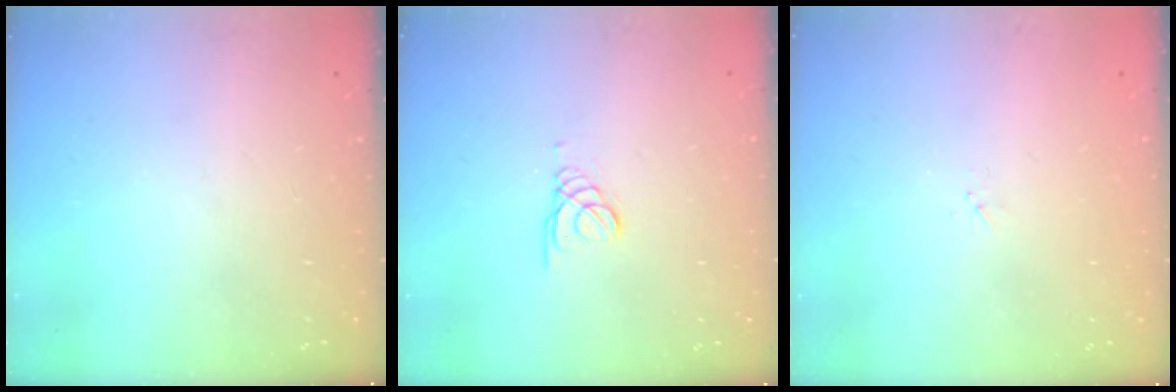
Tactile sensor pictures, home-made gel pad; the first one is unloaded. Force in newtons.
{"total": 1.1, "press": 1.0, "slide": 0.1}
{"total": 1.9, "press": 1.9, "slide": 0.3}